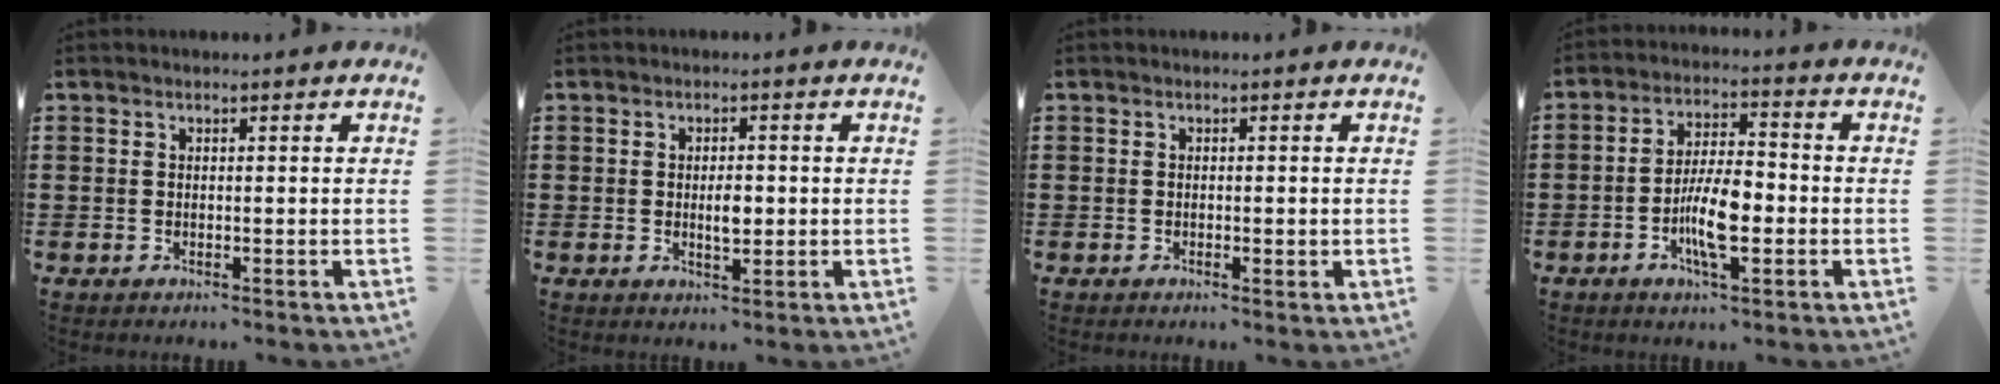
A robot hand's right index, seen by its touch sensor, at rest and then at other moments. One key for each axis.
{"total": 2.8, "fx": -0.1, "fy": 1.0, "fz": 2.6, "tx": -0.050, "ty": -0.001, "tz": -0.001}
{"total": 0.8, "fx": -0.1, "fy": 0.2, "fz": 0.7, "tx": -0.014, "ty": -0.002, "tz": -0.002}
{"total": 8.3, "fx": -2.5, "fy": 2.6, "fz": 7.4, "tx": -0.142, "ty": 0.000, "tz": -0.047}